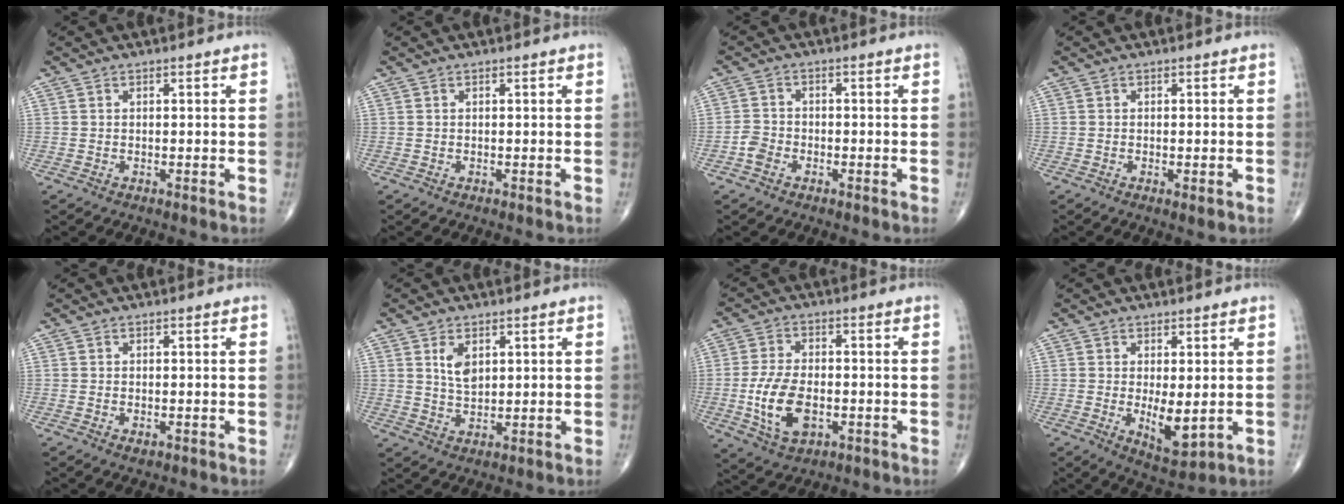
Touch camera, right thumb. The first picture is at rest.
{"total": 0.0}
{"total": 2.9, "force": [-1.5, 2.1, 1.3], "torque": [-0.018, 0.011, -0.033]}
{"total": 1.4, "force": [-0.5, 0.4, 1.3], "torque": [-0.022, -0.005, -0.006]}
{"total": 1.0, "force": [-0.3, 0.6, 0.7], "torque": [-0.011, -0.002, -0.003]}
{"total": 4.5, "force": [1.8, 2.6, 3.3], "torque": [-0.051, -0.013, 0.037]}
{"total": 10.7, "force": [-2.3, 6.1, 8.4], "torque": [-0.159, 0.001, -0.037]}
{"total": 6.6, "force": [-0.4, 2.8, 6.0], "torque": [-0.085, -0.020, 0.004]}